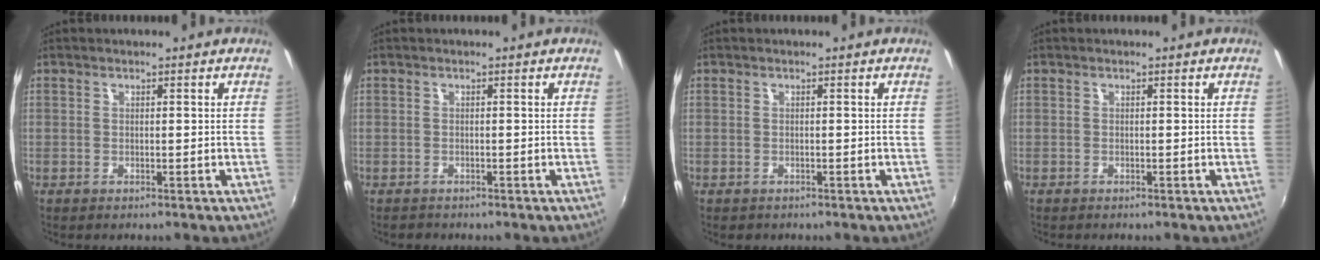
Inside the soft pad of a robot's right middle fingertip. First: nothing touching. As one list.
[{"total": 1.2, "force": [-1.0, 0.7, 0.0], "torque": [-0.004, -0.001, -0.018]}, {"total": 0.8, "force": [-0.5, 0.6, 0.1], "torque": [-0.004, -0.003, -0.007]}, {"total": 0.0}]